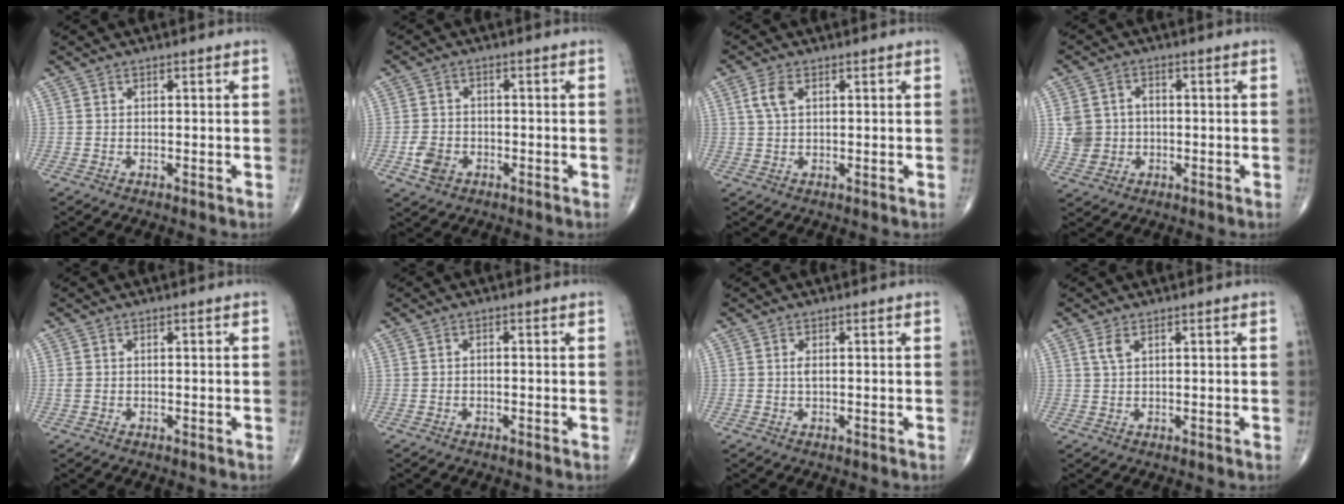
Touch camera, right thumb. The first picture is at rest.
{"total": 4.3, "force": [-1.8, 3.2, 2.3], "torque": [-0.038, 0.008, -0.031]}
{"total": 3.6, "force": [1.2, 1.9, 2.8], "torque": [-0.066, 0.008, 0.025]}
{"total": 6.4, "force": [-0.1, 5.7, 2.8], "torque": [-0.034, 0.007, 0.001]}
{"total": 0.9, "force": [0.0, 0.7, 0.6], "torque": [-0.020, 0.005, 0.001]}
{"total": 0.5, "force": [-0.2, 0.2, 0.4], "torque": [-0.005, 0.002, -0.008]}
{"total": 1.0, "force": [0.2, 0.4, 1.0], "torque": [-0.020, -0.002, 0.002]}
{"total": 2.0, "force": [1.0, 0.8, 1.5], "torque": [-0.035, 0.005, 0.024]}